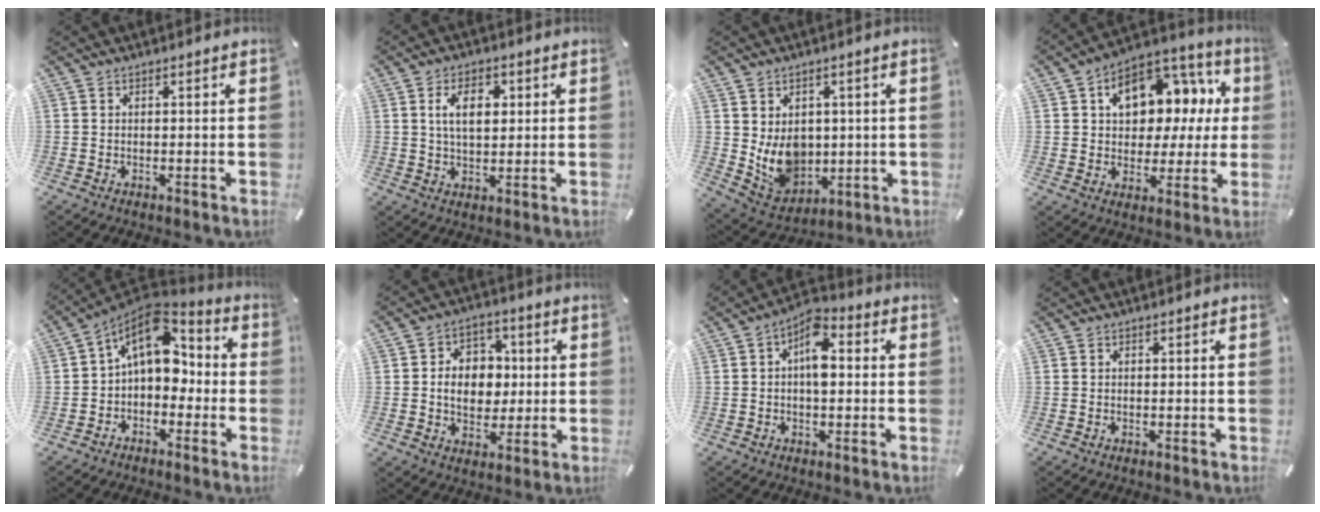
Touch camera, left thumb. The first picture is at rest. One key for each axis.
{"total": 7.4, "fx": 1.9, "fy": 4.7, "fz": 5.4, "tx": -0.093, "ty": 0.004, "tz": 0.029}
{"total": 9.8, "fx": 1.6, "fy": 8.6, "fz": 4.3, "tx": -0.087, "ty": -0.022, "tz": 0.037}
{"total": 13.6, "fx": 4.0, "fy": 9.7, "fz": 8.7, "tx": -0.131, "ty": -0.016, "tz": 0.071}
{"total": 12.2, "fx": 3.0, "fy": 8.3, "fz": 8.4, "tx": -0.142, "ty": -0.019, "tz": 0.054}
{"total": 9.2, "fx": 0.1, "fy": 7.7, "fz": 5.1, "tx": -0.083, "ty": 0.011, "tz": 0.001}
{"total": 7.4, "fx": 0.5, "fy": 4.1, "fz": 6.2, "tx": -0.091, "ty": 0.004, "tz": 0.006}
{"total": 0.0}